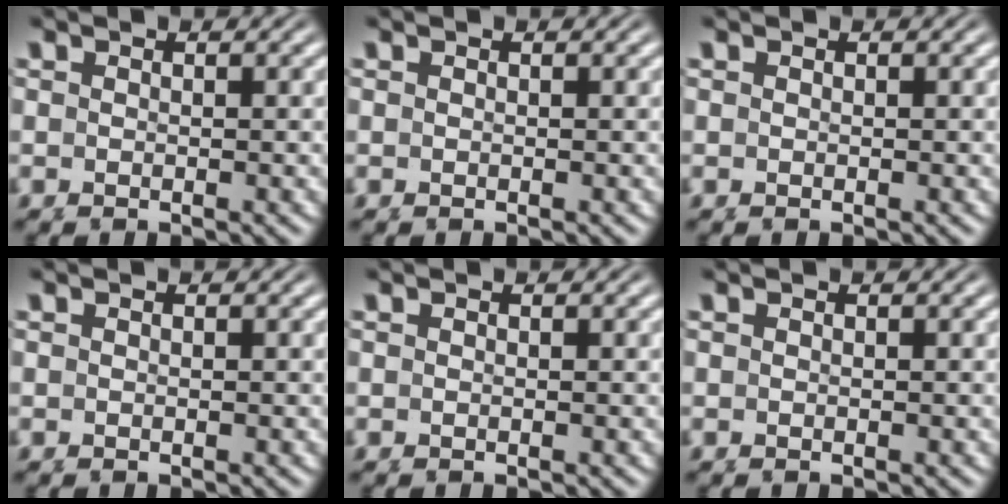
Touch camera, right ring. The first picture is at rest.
{"total": 0.0}
{"total": 0.0}
{"total": 0.0}
{"total": 0.0}
{"total": 0.0}